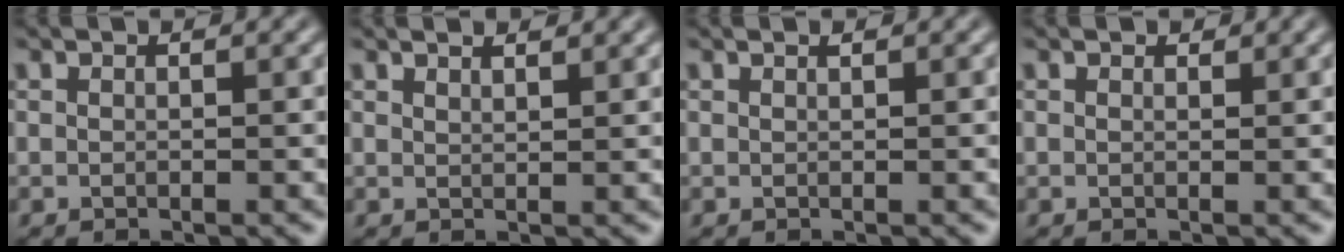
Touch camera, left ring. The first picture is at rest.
{"total": 1.7, "force": [1.3, 0.6, 0.9], "torque": [-0.001, 0.016, 0.005]}
{"total": 0.8, "force": [0.5, 0.4, 0.5], "torque": [0.002, 0.006, -0.006]}
{"total": 1.1, "force": [1.0, 0.4, 0.4], "torque": [-0.008, 0.009, 0.001]}